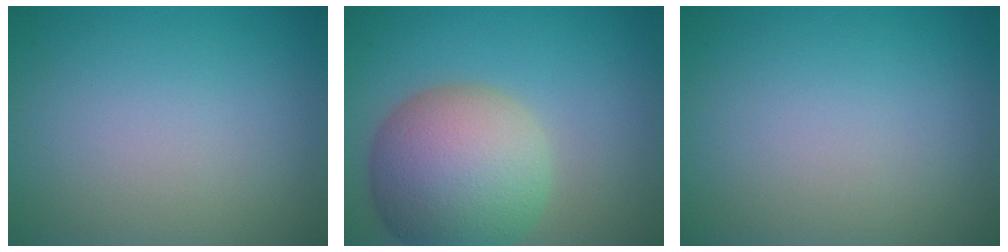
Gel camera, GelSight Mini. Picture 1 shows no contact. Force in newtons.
{"total": 10.1, "press": 10.0, "slide": 0.9}
{"total": 0.0}